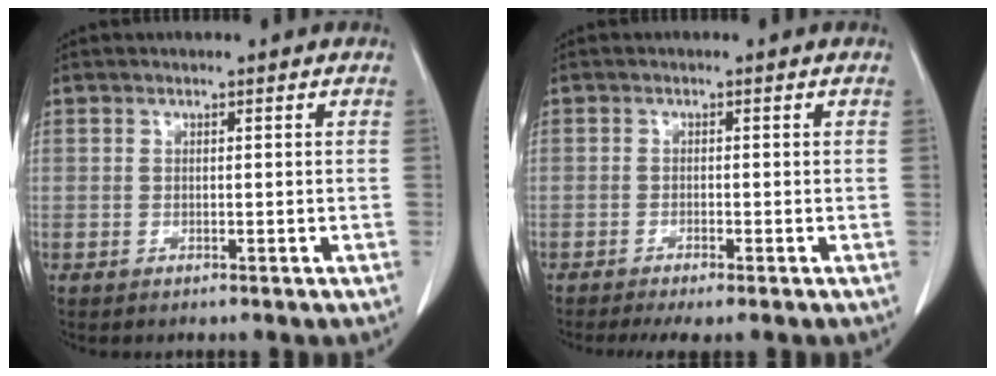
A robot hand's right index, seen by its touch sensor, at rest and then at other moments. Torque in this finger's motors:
{"motor_torque": [0.52, -0.44, 0.21, 0.05]}